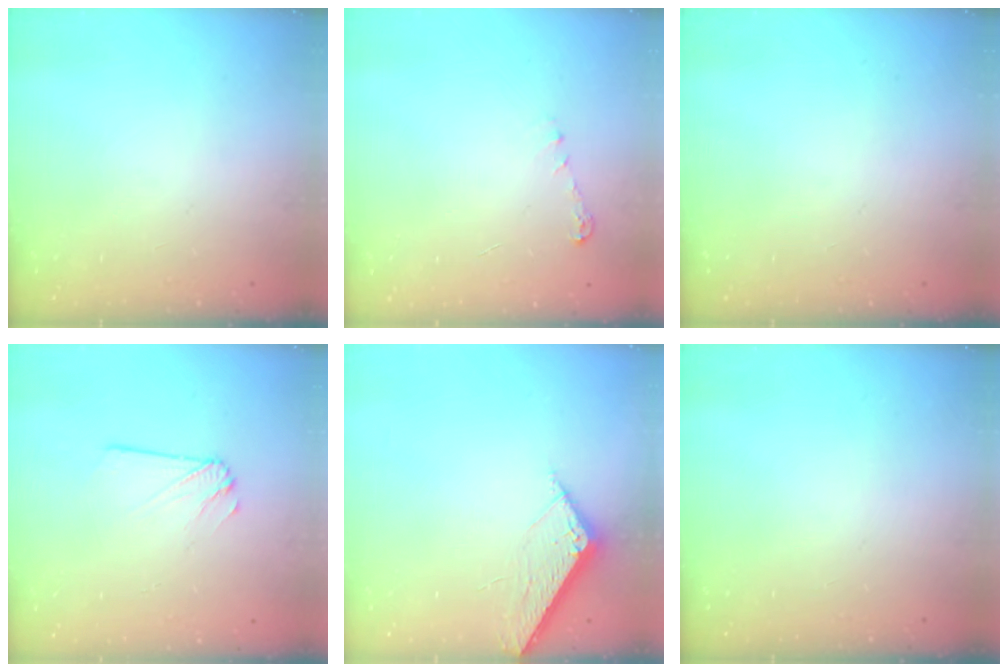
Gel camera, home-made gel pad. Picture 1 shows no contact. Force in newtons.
{"total": 4.0, "press": 3.9, "slide": 0.5}
{"total": 0.0}
{"total": 2.2, "press": 2.2, "slide": 0.1}
{"total": 5.8, "press": 5.8, "slide": 0.6}
{"total": 0.0}